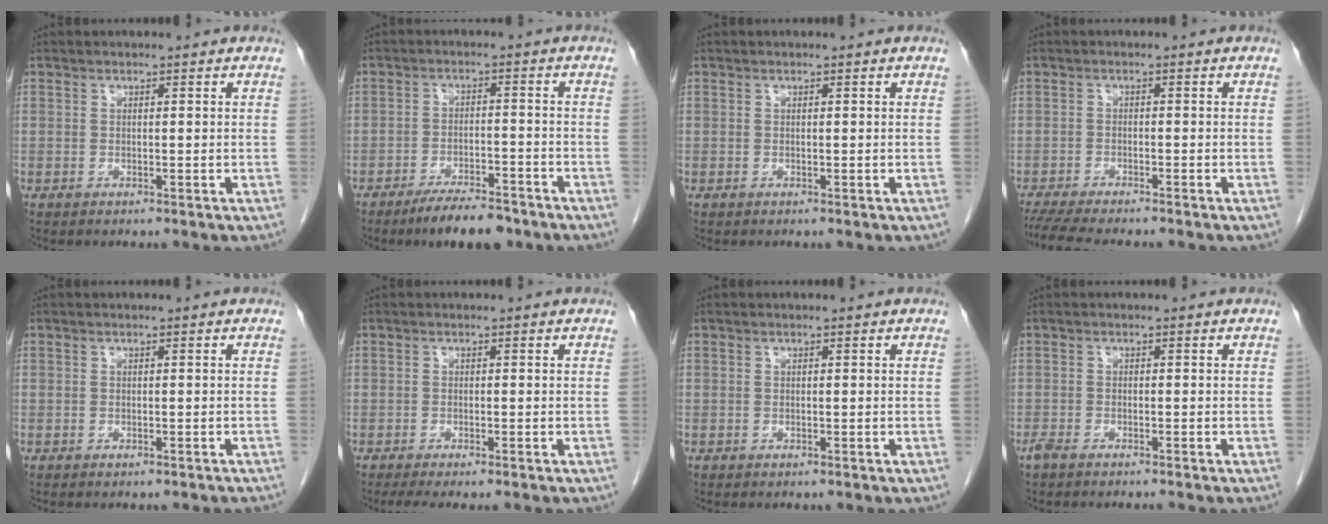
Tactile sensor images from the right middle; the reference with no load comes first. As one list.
[{"total": 8.2, "force": [-6.4, 2.2, 4.7], "torque": [-0.070, -0.008, -0.105]}, {"total": 0.0}, {"total": 8.7, "force": [-7.6, 0.6, 4.3], "torque": [-0.060, -0.015, -0.117]}, {"total": 2.8, "force": [-2.6, 0.5, 1.0], "torque": [-0.014, -0.006, -0.029]}, {"total": 4.9, "force": [-3.9, 0.7, 2.8], "torque": [-0.039, -0.011, -0.058]}, {"total": 0.0}, {"total": 3.3, "force": [-2.8, 0.5, 1.6], "torque": [-0.027, -0.006, -0.043]}]